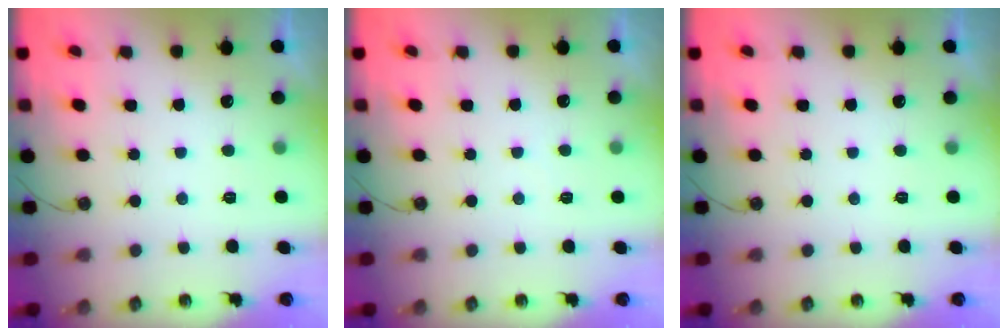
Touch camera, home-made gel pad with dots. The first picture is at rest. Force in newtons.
{"total": 2.4, "press": 2.3, "slide": 0.5}
{"total": 0.0}